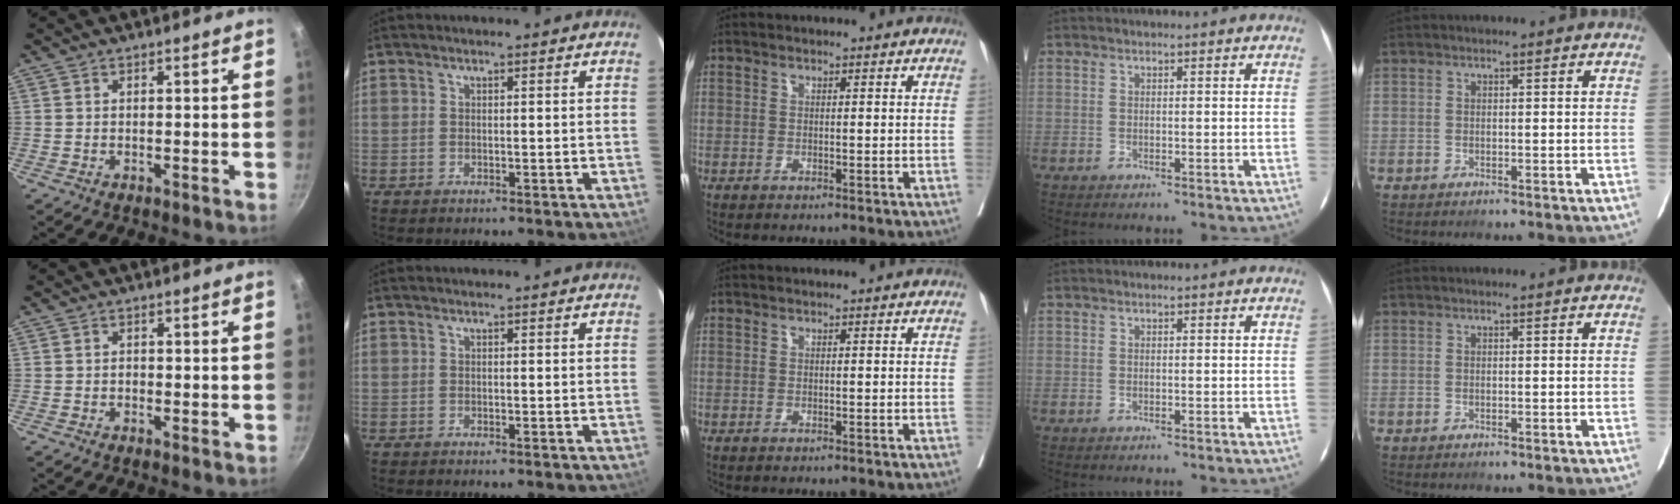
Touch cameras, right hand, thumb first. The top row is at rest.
{"thumb": {"total": 1.2, "force": [0.3, 0.4, 1.0], "torque": [-0.017, -0.002, 0.005]}}